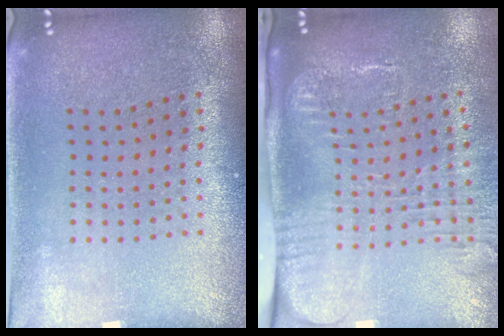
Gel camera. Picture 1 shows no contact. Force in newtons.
{"total": 2.6, "press": 2.0, "slide": 1.7}